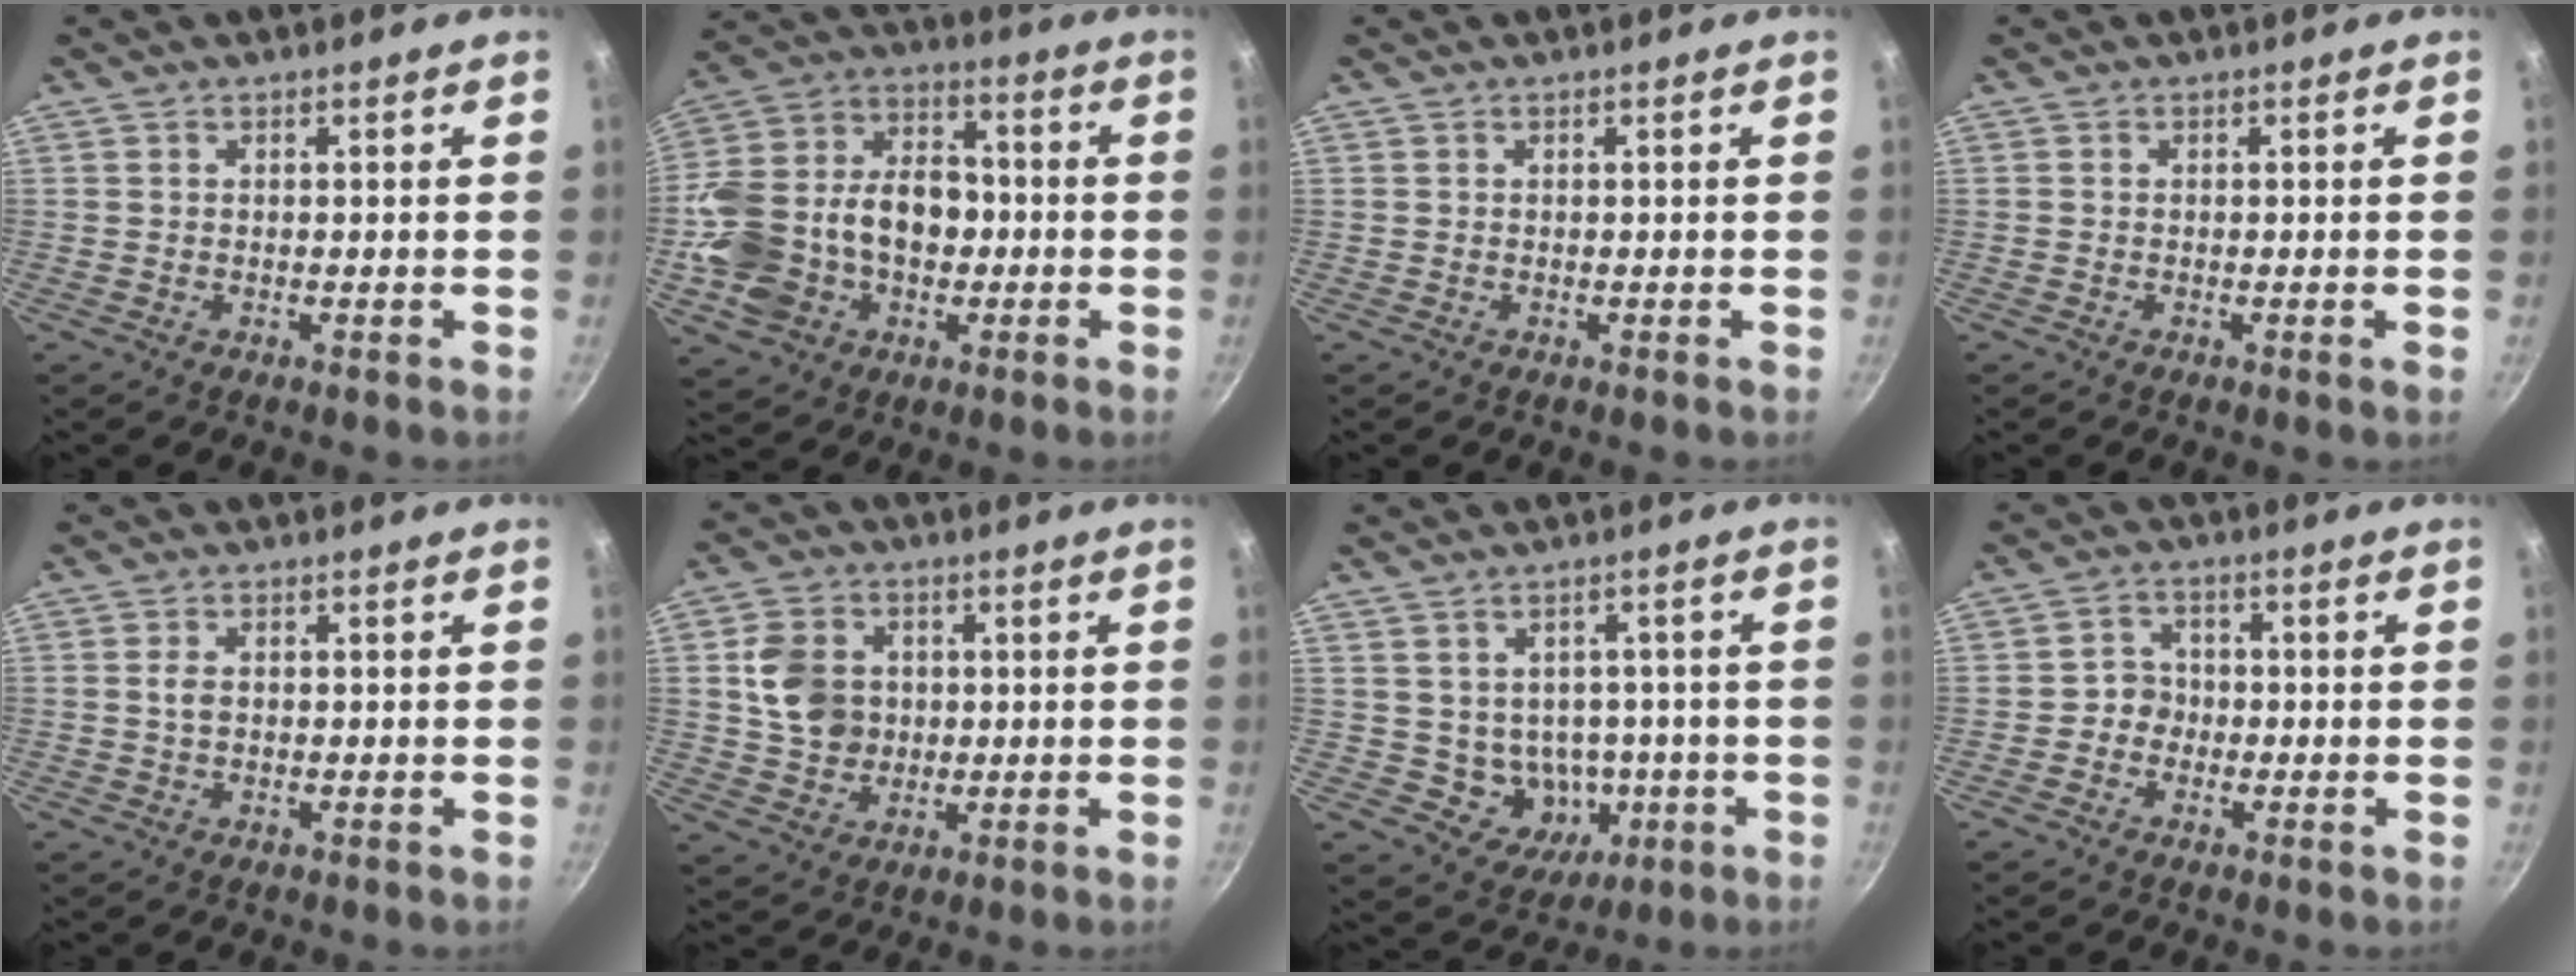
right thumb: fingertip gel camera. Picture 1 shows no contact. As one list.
[{"total": 21.3, "force": [-3.2, 15.7, 14.0], "torque": [-0.244, 0.051, -0.052]}, {"total": 0.0}, {"total": 0.6, "force": [-0.2, 0.0, 0.6], "torque": [-0.011, -0.001, -0.006]}, {"total": 1.9, "force": [0.1, 1.3, 1.4], "torque": [-0.024, 0.003, 0.001]}, {"total": 9.6, "force": [1.4, 8.1, 5.0], "torque": [-0.064, 0.000, 0.024]}, {"total": 8.9, "force": [-0.8, 7.9, 4.1], "torque": [-0.027, 0.010, 0.006]}, {"total": 3.5, "force": [-1.0, 3.2, 1.1], "torque": [0.013, 0.016, -0.024]}]